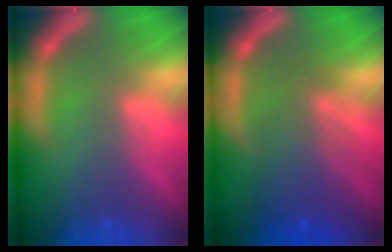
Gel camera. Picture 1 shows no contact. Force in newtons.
{"total": 5.6}